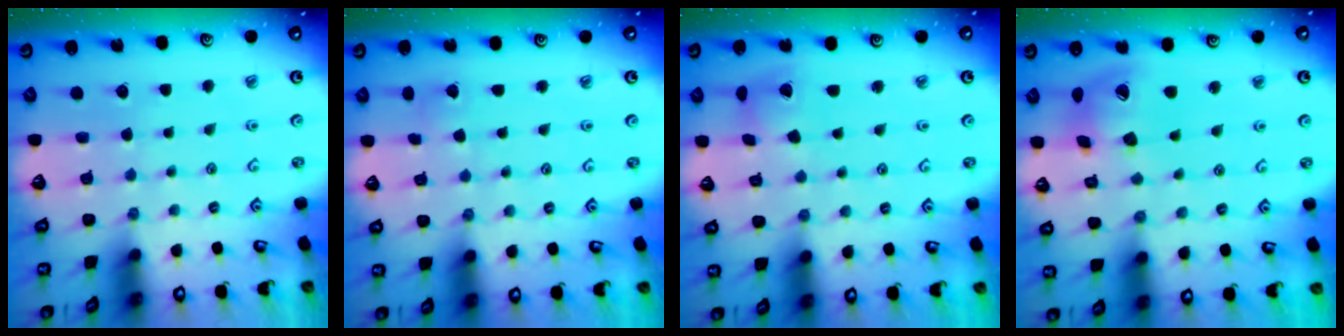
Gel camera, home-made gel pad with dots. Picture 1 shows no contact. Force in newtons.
{"total": 2.8, "press": 2.8, "slide": 0.2}
{"total": 7.4, "press": 7.4, "slide": 0.8}
{"total": 15.8, "press": 15.6, "slide": 2.4}